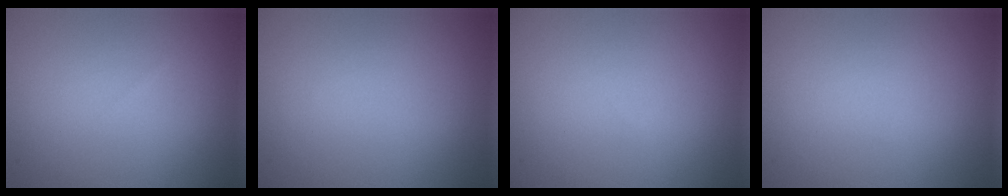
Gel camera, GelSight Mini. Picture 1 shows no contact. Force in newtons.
{"total": 0.0}
{"total": 0.0}
{"total": 0.0}